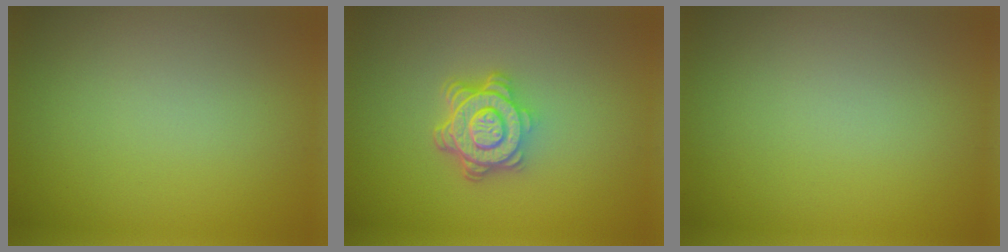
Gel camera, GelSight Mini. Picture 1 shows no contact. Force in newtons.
{"total": 4.8, "press": 3.7, "slide": 3.1}
{"total": 0.0}